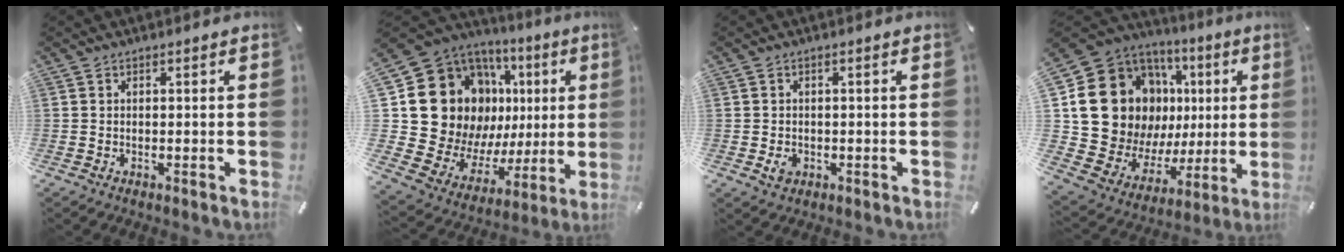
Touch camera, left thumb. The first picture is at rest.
{"total": 23.8, "force": [6.6, 17.7, 14.5], "torque": [-0.245, -0.070, 0.157]}
{"total": 2.5, "force": [-0.7, 2.0, 1.4], "torque": [-0.032, 0.000, -0.013]}
{"total": 22.3, "force": [5.9, 17.4, 12.6], "torque": [-0.209, -0.046, 0.138]}